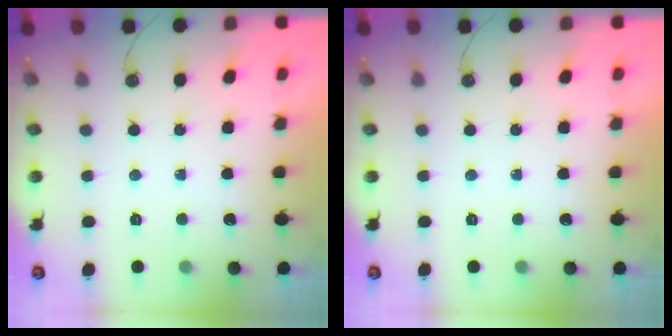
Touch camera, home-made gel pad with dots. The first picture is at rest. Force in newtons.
{"total": 0.0}